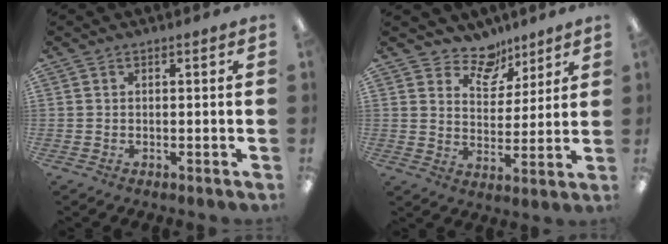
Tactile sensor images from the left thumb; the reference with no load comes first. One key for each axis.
{"total": 9.5, "fx": 7.7, "fy": 4.9, "fz": 2.4, "tx": -0.041, "ty": -0.052, "tz": 0.143}